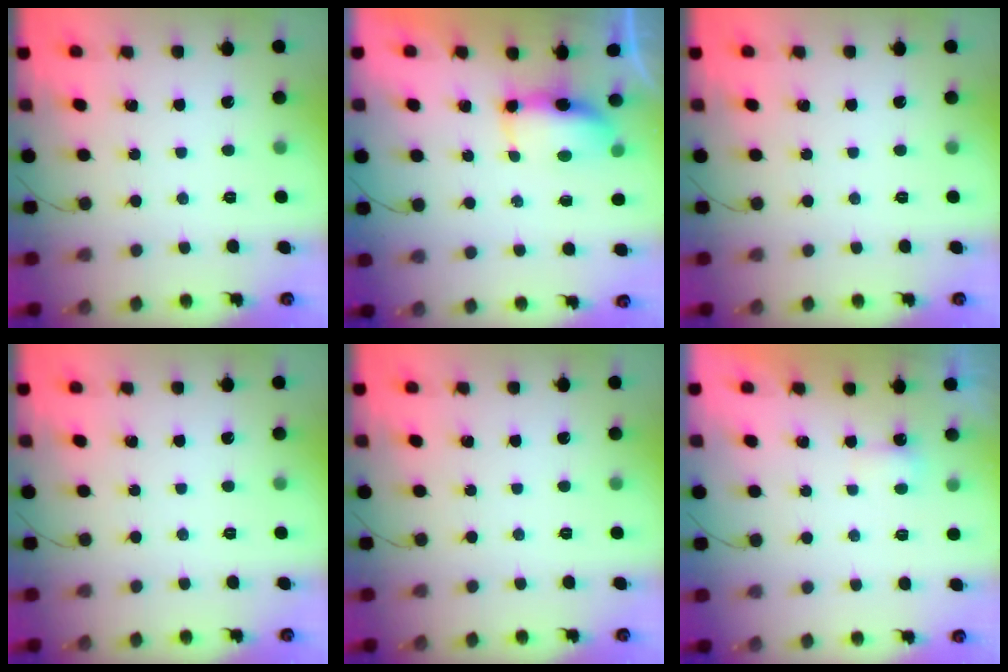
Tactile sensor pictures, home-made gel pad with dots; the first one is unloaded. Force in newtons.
{"total": 6.1, "press": 6.0, "slide": 0.6}
{"total": 0.0}
{"total": 0.0}
{"total": 0.0}
{"total": 2.8, "press": 2.7, "slide": 0.7}